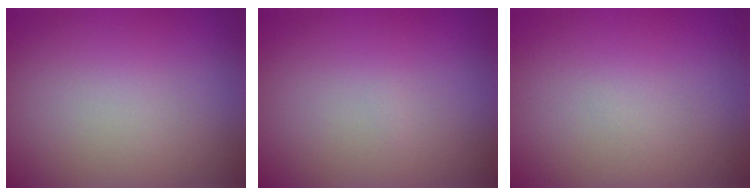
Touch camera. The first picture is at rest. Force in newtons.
{"total": 0.0}
{"total": 0.0}